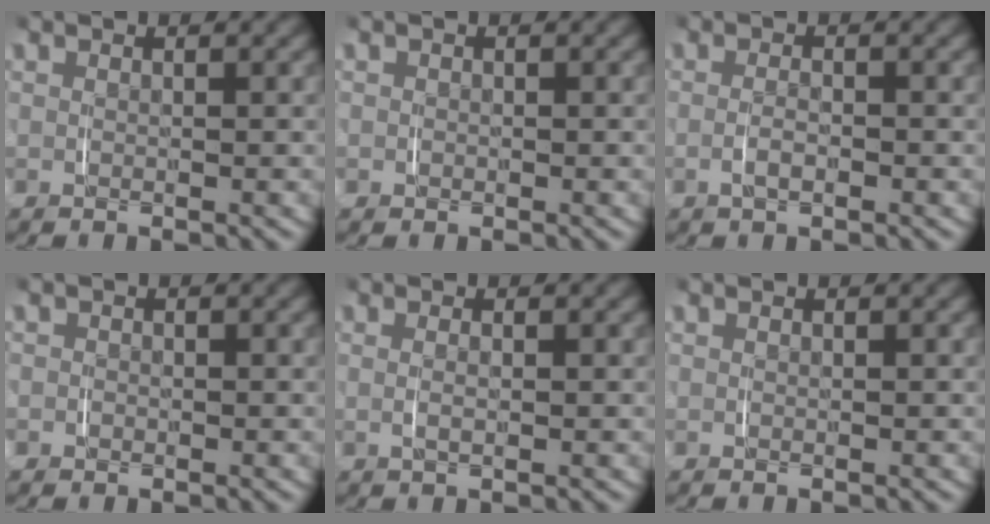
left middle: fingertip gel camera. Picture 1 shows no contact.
{"total": 0.9, "force": [-0.1, 0.9, 0.0], "torque": [-0.005, -0.002, -0.007]}
{"total": 1.5, "force": [-0.6, 0.6, 1.1], "torque": [-0.023, -0.003, -0.010]}
{"total": 1.2, "force": [-0.4, 1.2, -0.1], "torque": [-0.006, -0.003, -0.012]}
{"total": 1.0, "force": [0.0, 0.3, 1.0], "torque": [-0.018, -0.004, 0.003]}
{"total": 0.0}